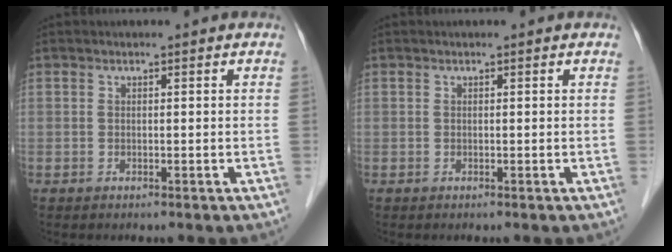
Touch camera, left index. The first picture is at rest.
{"total": 0.0}